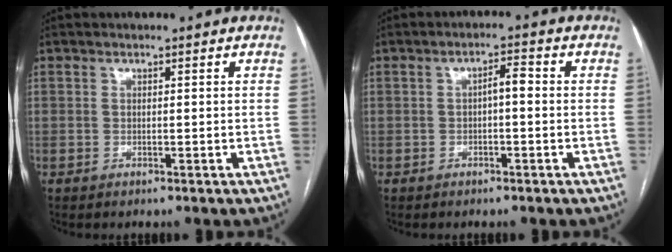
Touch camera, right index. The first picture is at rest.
{"total": 2.6, "force": [-0.1, 0.8, 2.5], "torque": [-0.041, 0.014, -0.001]}